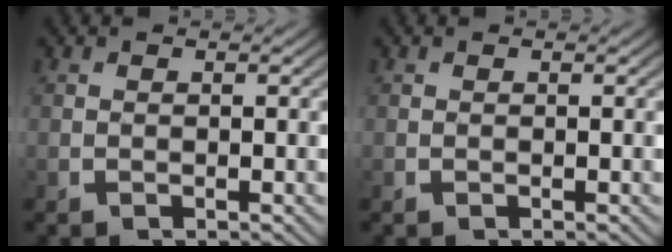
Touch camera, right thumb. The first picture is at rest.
{"total": 0.0}